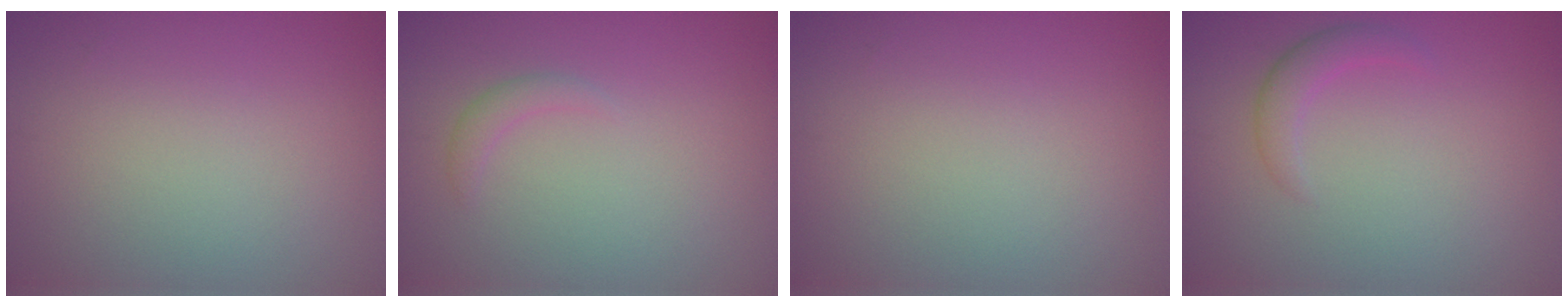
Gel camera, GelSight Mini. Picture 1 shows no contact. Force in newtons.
{"total": 1.1, "press": 1.1, "slide": 0.1}
{"total": 0.0}
{"total": 1.8, "press": 1.8, "slide": 0.0}